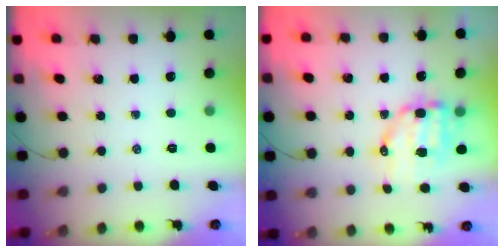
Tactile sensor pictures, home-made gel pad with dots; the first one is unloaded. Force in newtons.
{"total": 10.0, "press": 9.8, "slide": 1.9}